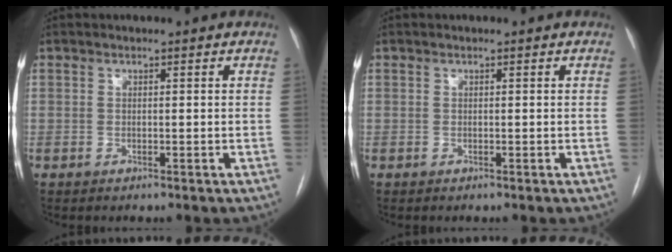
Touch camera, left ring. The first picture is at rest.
{"total": 0.0}